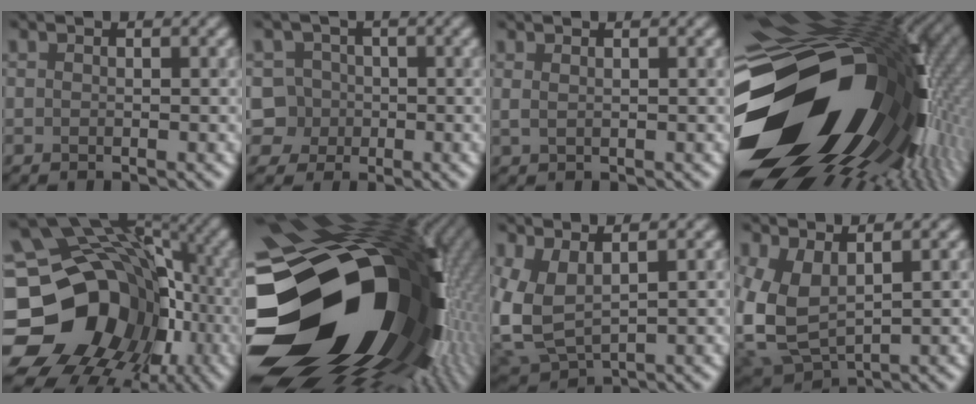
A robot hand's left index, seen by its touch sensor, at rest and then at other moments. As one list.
[{"total": 5.7, "force": [-2.2, 5.2, 0.8], "torque": [-0.002, 0.004, -0.063]}, {"total": 0.8, "force": [0.4, 0.1, 0.6], "torque": [-0.013, 0.001, 0.011]}, {"total": 21.6, "force": [-5.0, 12.9, 16.6], "torque": [-0.277, -0.017, -0.067]}, {"total": 21.5, "force": [-6.1, 17.7, 10.5], "torque": [-0.156, -0.023, -0.113]}, {"total": 22.8, "force": [-4.1, 16.0, 15.7], "torque": [-0.277, -0.026, -0.095]}, {"total": 4.7, "force": [1.3, 2.2, 3.9], "torque": [-0.107, -0.004, 0.032]}, {"total": 5.6, "force": [1.0, 3.1, 4.6], "torque": [-0.120, -0.011, 0.025]}]